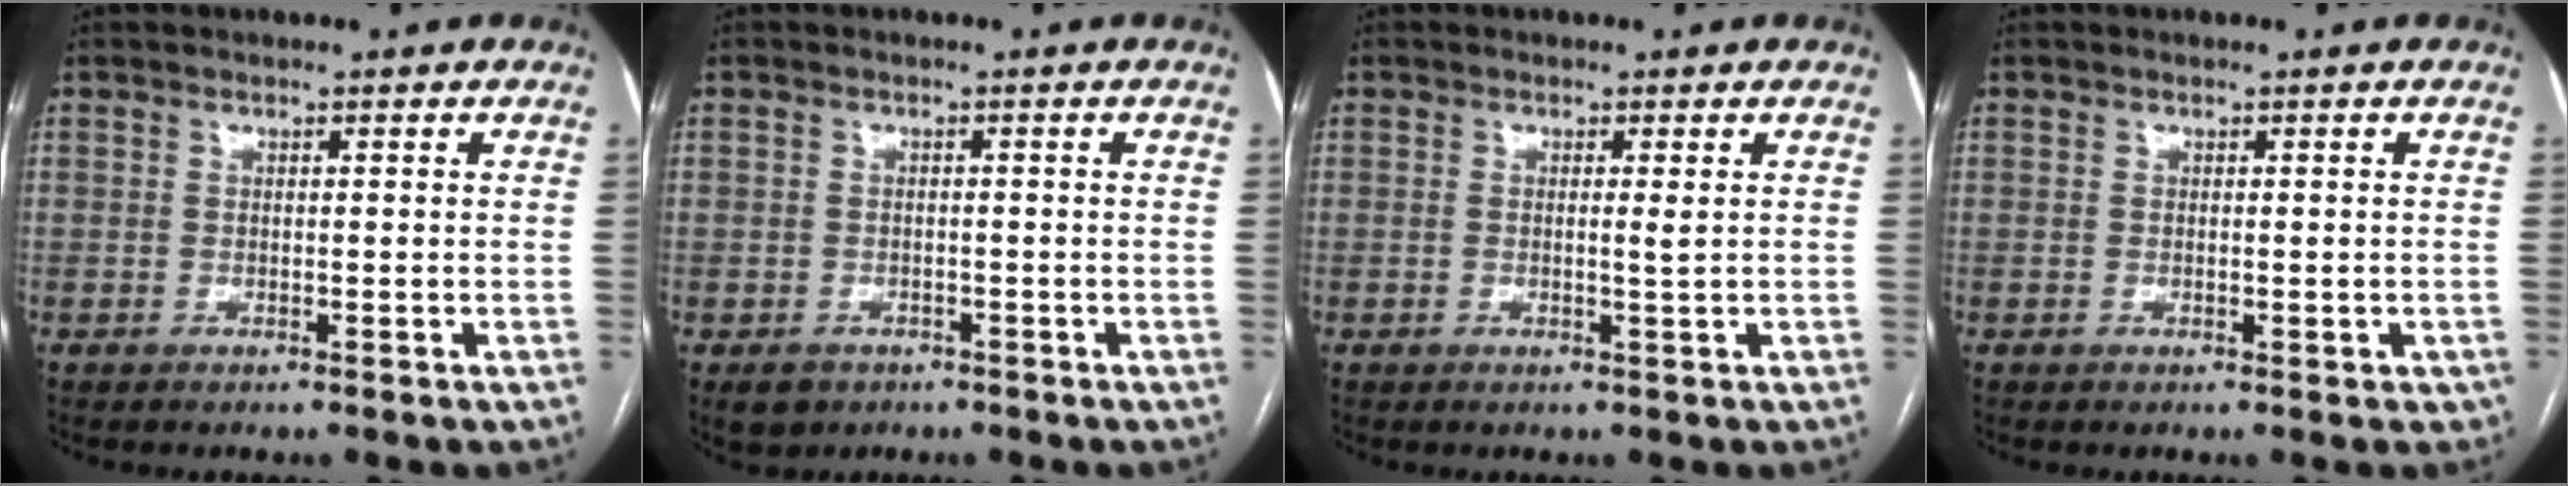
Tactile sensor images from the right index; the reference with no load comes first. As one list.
[{"total": 3.2, "force": [-1.9, 2.5, 0.7], "torque": [-0.012, 0.003, -0.022]}, {"total": 1.1, "force": [0.1, -0.2, 1.1], "torque": [-0.019, -0.001, 0.000]}, {"total": 1.6, "force": [-0.4, 1.1, 1.1], "torque": [-0.007, 0.006, 0.000]}]